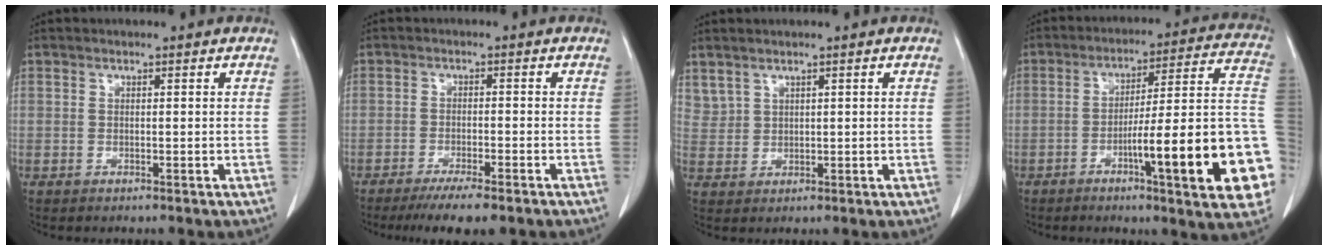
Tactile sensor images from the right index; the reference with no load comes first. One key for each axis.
{"total": 6.2, "fx": -4.6, "fy": 0.9, "fz": 4.0, "tx": -0.059, "ty": -0.011, "tz": -0.072}
{"total": 2.8, "fx": 2.2, "fy": 1.5, "fz": 0.6, "tx": -0.012, "ty": 0.005, "tz": 0.055}
{"total": 21.8, "fx": -6.9, "fy": 1.5, "fz": 20.6, "tx": -0.194, "ty": 0.014, "tz": -0.093}